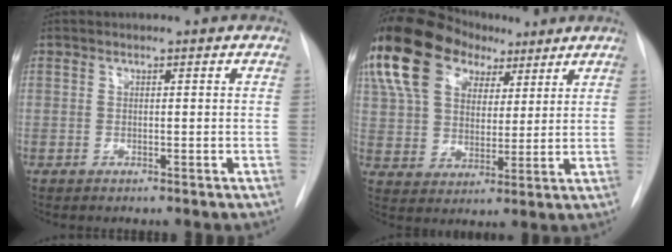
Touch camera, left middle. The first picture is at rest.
{"total": 20.8, "force": [12.1, 13.0, 10.8], "torque": [-0.249, 0.066, 0.216]}